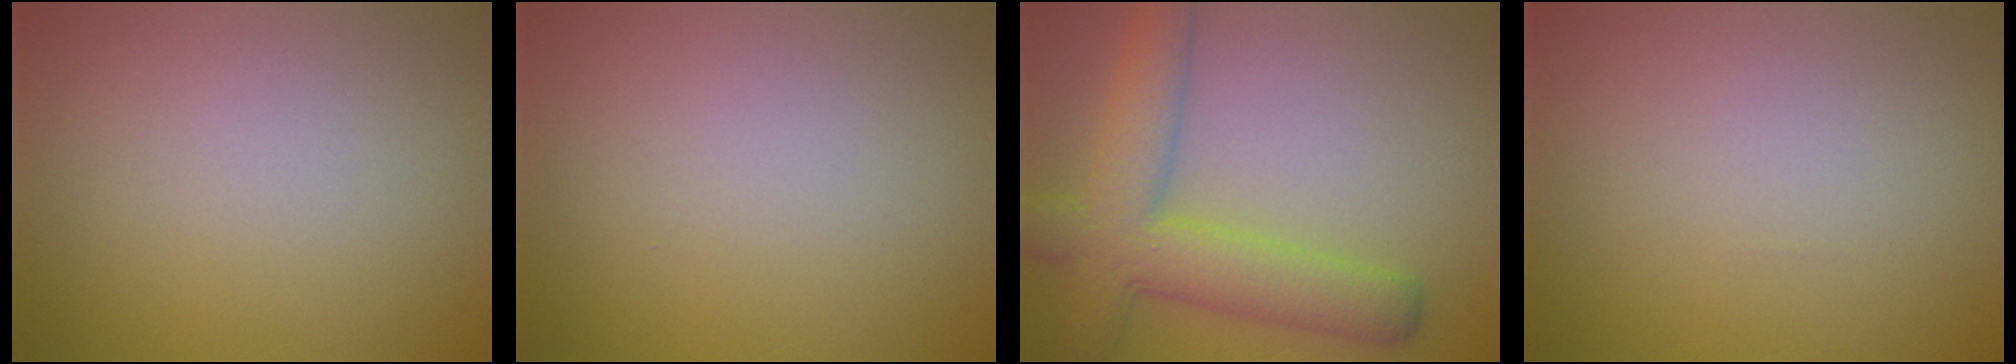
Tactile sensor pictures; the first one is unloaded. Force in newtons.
{"total": 0.0}
{"total": 7.3, "press": 7.3, "slide": 0.2}
{"total": 0.0}